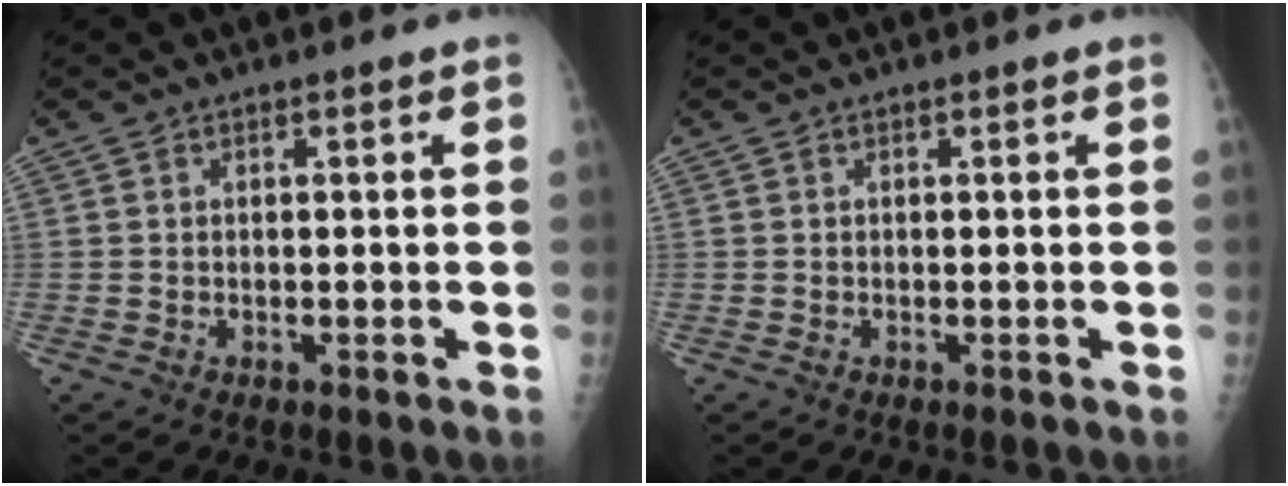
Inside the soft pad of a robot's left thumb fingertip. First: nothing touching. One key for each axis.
{"total": 0.0}